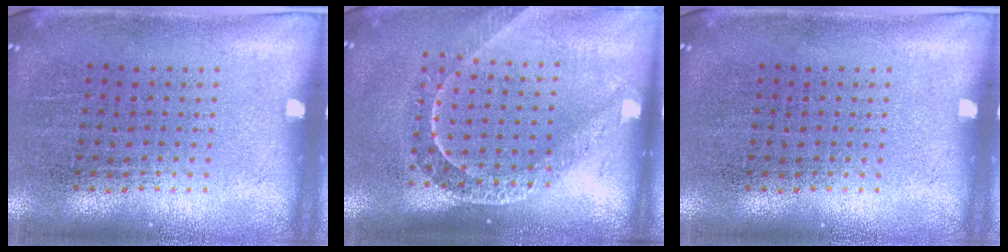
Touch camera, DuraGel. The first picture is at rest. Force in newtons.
{"total": 2.1, "press": 1.6, "slide": 1.3}
{"total": 0.0}